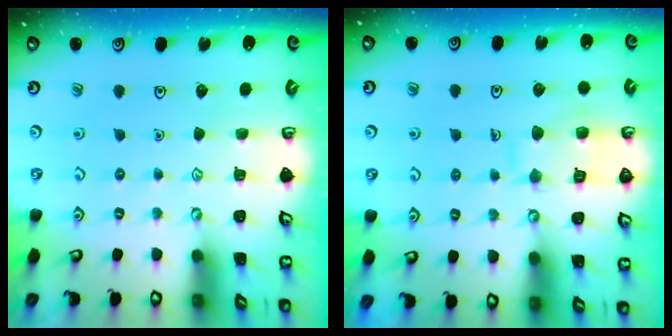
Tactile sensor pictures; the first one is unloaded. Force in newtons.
{"total": 10.6, "press": 10.6, "slide": 0.9}